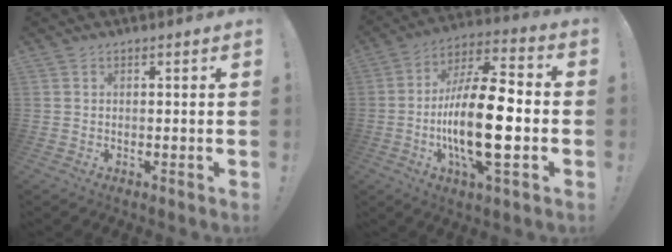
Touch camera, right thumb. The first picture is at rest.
{"total": 21.4, "force": [-3.6, 6.8, 20.0], "torque": [-0.379, 0.004, -0.064]}